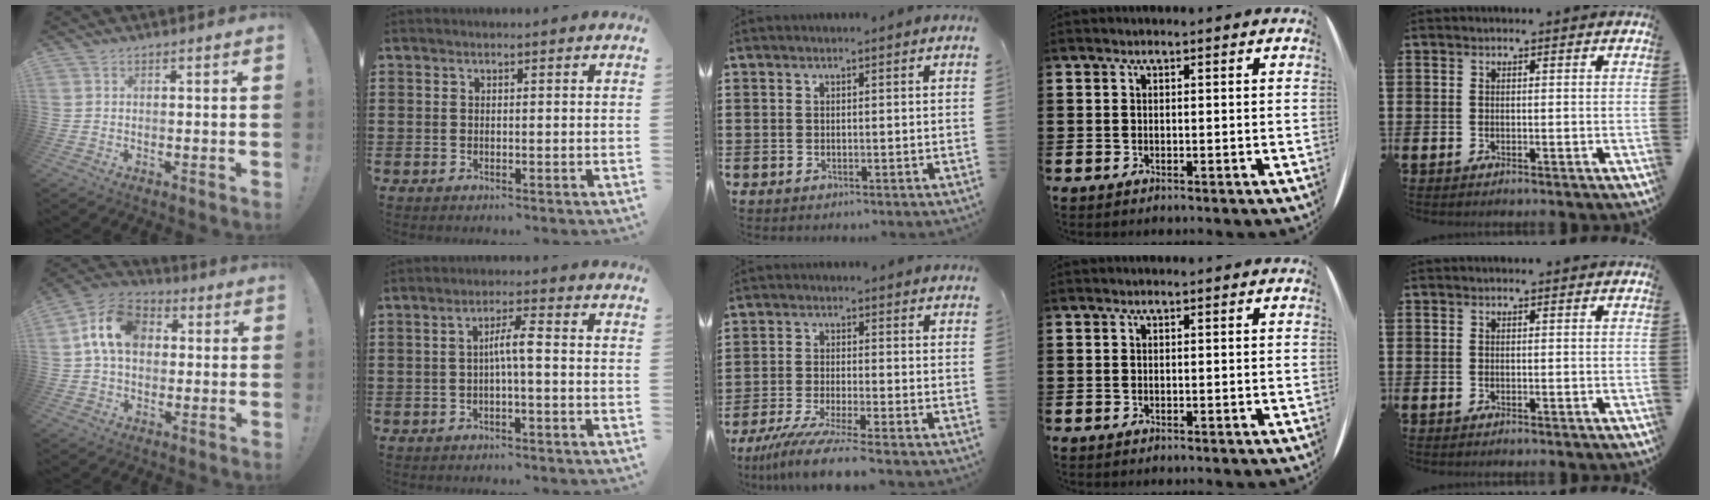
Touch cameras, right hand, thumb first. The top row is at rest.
{"thumb": {"total": 13.3, "force": [2.8, 9.6, 8.8], "torque": [-0.159, 0.012, 0.055]}, "index": {"total": 4.0, "force": [-0.5, 0.4, 3.9], "torque": [-0.074, 0.006, -0.013]}, "middle": {"total": 6.1, "force": [-5.2, -0.4, 3.3], "torque": [-0.072, -0.021, -0.099]}}